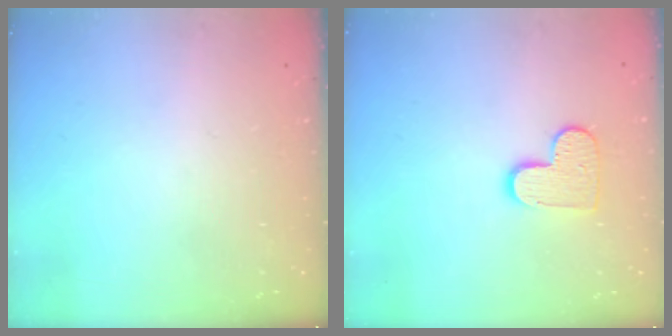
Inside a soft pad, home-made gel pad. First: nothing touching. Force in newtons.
{"total": 9.2, "press": 9.2, "slide": 0.2}